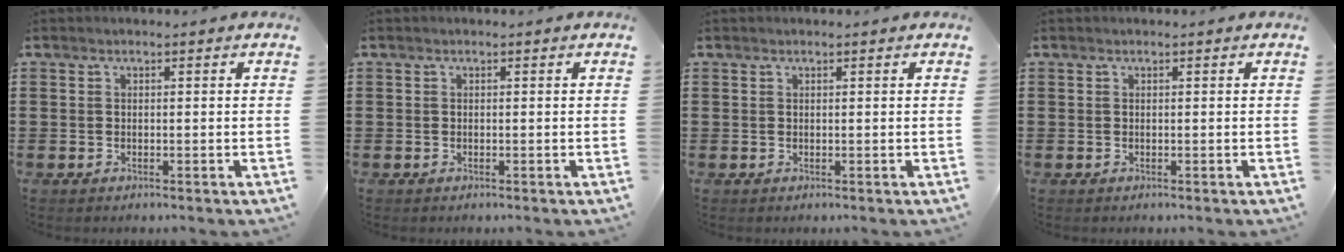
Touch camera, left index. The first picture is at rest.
{"total": 0.0}
{"total": 0.0}
{"total": 0.0}